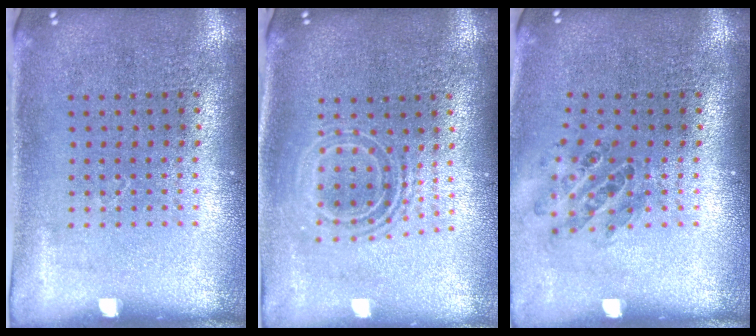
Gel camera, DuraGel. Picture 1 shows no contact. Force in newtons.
{"total": 1.6, "press": 1.2, "slide": 1.0}
{"total": 0.9, "press": 0.9, "slide": 0.2}